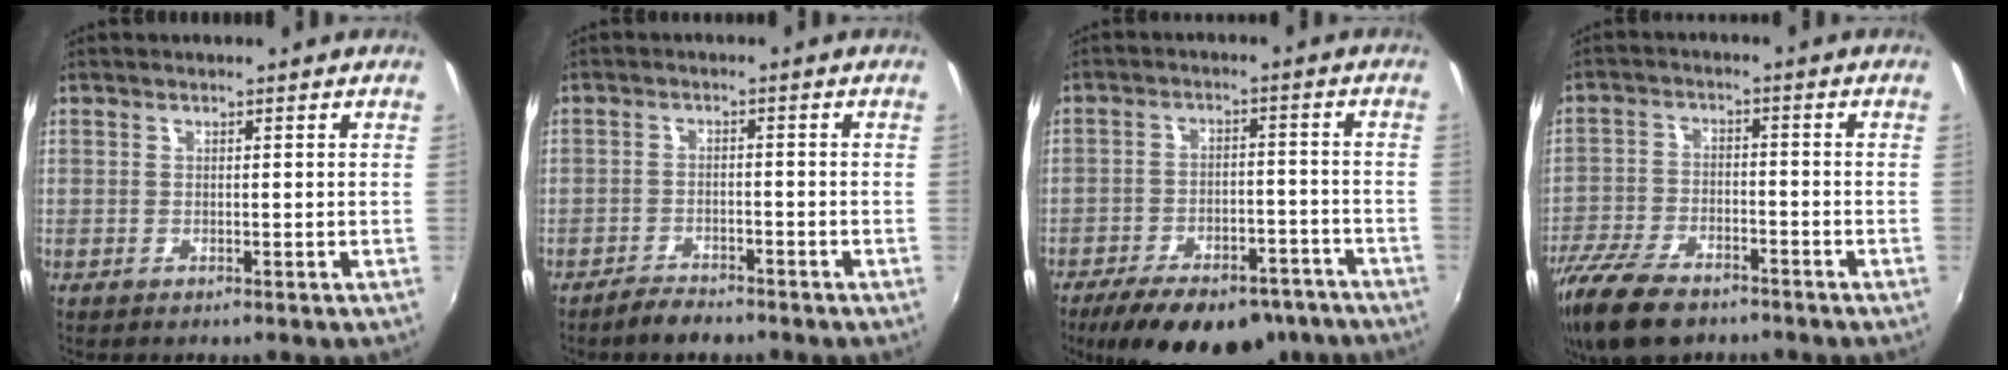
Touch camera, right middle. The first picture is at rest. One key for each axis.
{"total": 3.7, "fx": -3.3, "fy": 1.2, "fz": 1.2, "tx": -0.040, "ty": 0.003, "tz": -0.058}
{"total": 19.6, "fx": -15.2, "fy": 7.9, "fz": 9.5, "tx": -0.181, "ty": -0.009, "tz": -0.203}
{"total": 14.2, "fx": -10.5, "fy": 6.0, "fz": 7.5, "tx": -0.183, "ty": -0.034, "tz": -0.197}